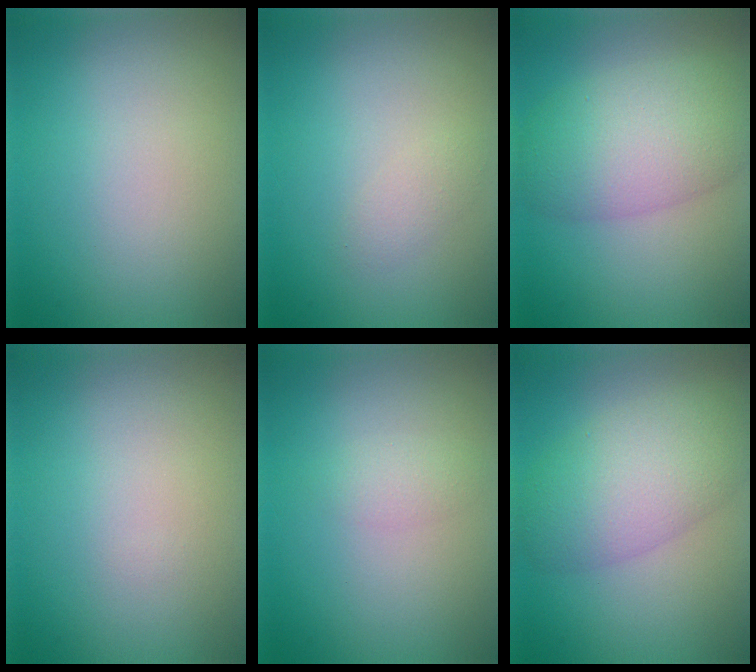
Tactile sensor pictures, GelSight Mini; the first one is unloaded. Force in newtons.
{"total": 1.1, "press": 1.1, "slide": 0.0}
{"total": 6.8, "press": 6.7, "slide": 0.3}
{"total": 0.0}
{"total": 1.2, "press": 1.2, "slide": 0.1}
{"total": 6.2, "press": 6.2, "slide": 0.1}